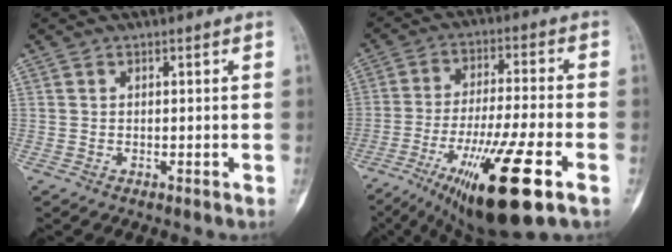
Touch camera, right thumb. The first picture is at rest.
{"total": 19.2, "force": [-9.0, 3.6, 16.6], "torque": [-0.300, 0.010, -0.145]}